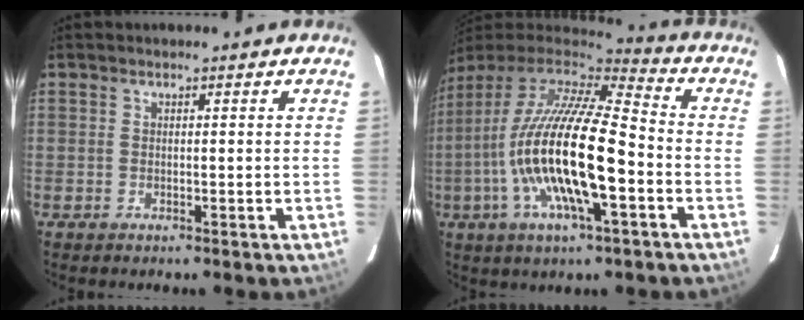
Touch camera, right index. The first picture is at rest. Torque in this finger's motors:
{"motor_torque": [1.55, -0.59, 1.05, 0.21]}